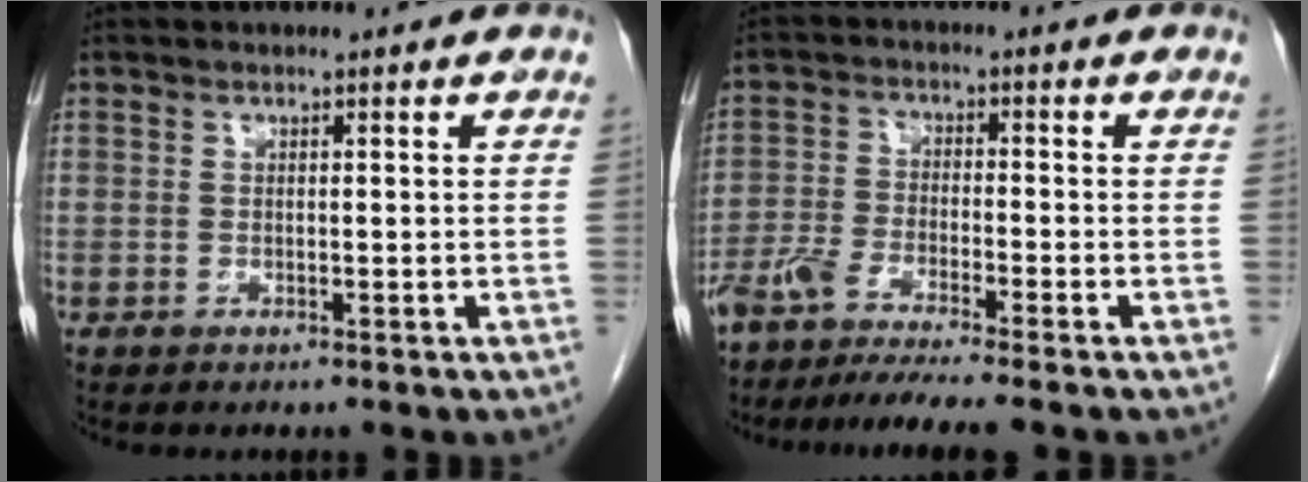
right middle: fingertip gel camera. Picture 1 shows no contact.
{"total": 8.6, "force": [-7.3, -0.5, 4.4], "torque": [-0.075, -0.023, -0.126]}